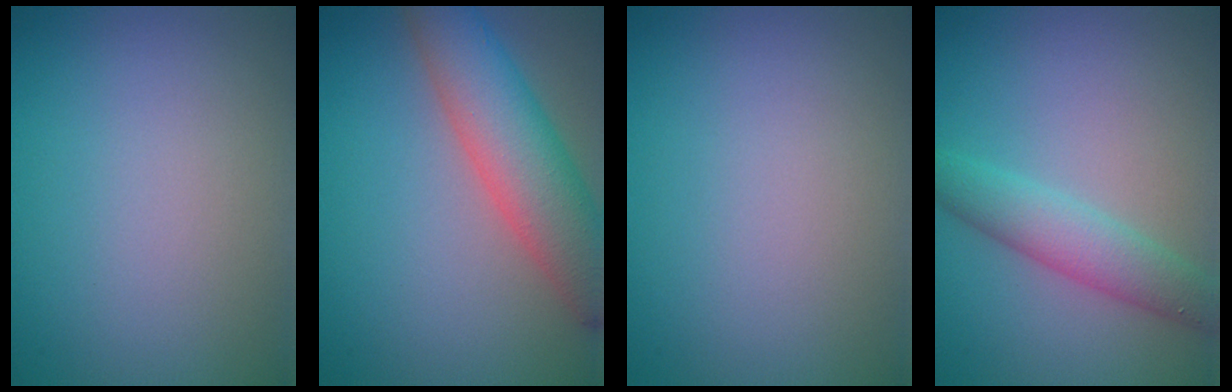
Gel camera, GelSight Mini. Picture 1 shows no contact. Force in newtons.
{"total": 7.3, "press": 7.3, "slide": 0.3}
{"total": 0.0}
{"total": 3.8, "press": 3.8, "slide": 0.1}